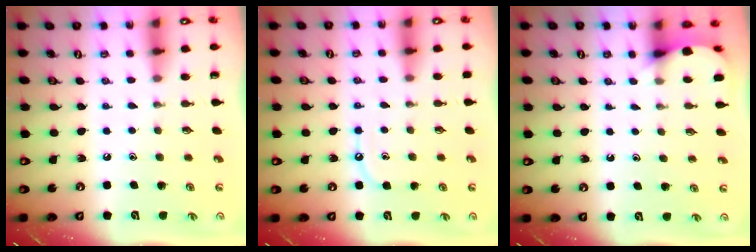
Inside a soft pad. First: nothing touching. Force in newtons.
{"total": 6.9, "press": 6.9, "slide": 0.8}
{"total": 4.1, "press": 4.0, "slide": 0.4}